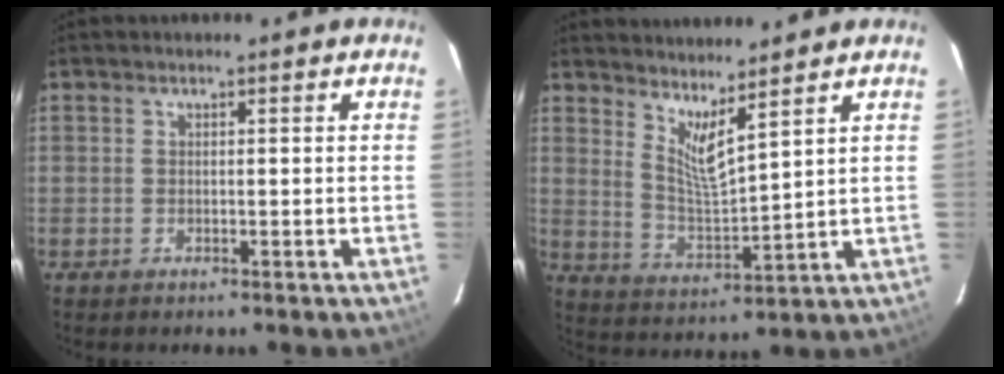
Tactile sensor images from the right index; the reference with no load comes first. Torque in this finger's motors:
{"motor_torque": [-0.09, 0.40, 0.12, 0.02]}